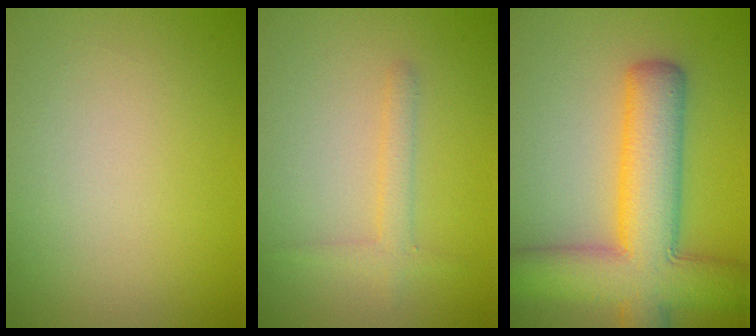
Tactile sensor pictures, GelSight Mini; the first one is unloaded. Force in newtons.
{"total": 1.7, "press": 1.7, "slide": 0.1}
{"total": 9.8, "press": 9.8, "slide": 0.4}